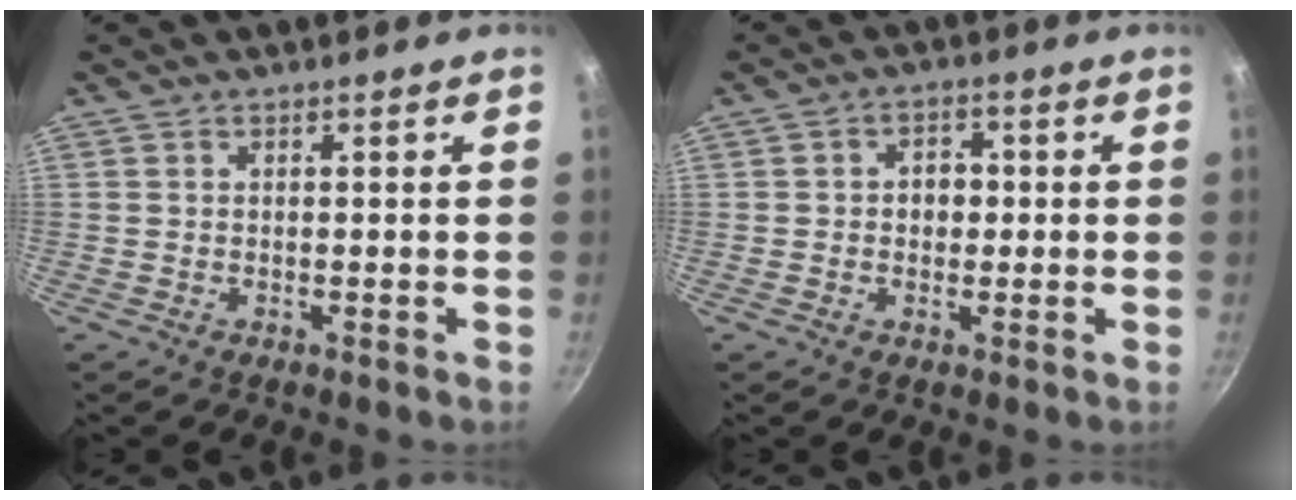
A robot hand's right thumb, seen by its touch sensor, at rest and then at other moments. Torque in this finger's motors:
{"motor_torque": [-0.55, 0.17, 0.12, 0.58, 0.04]}